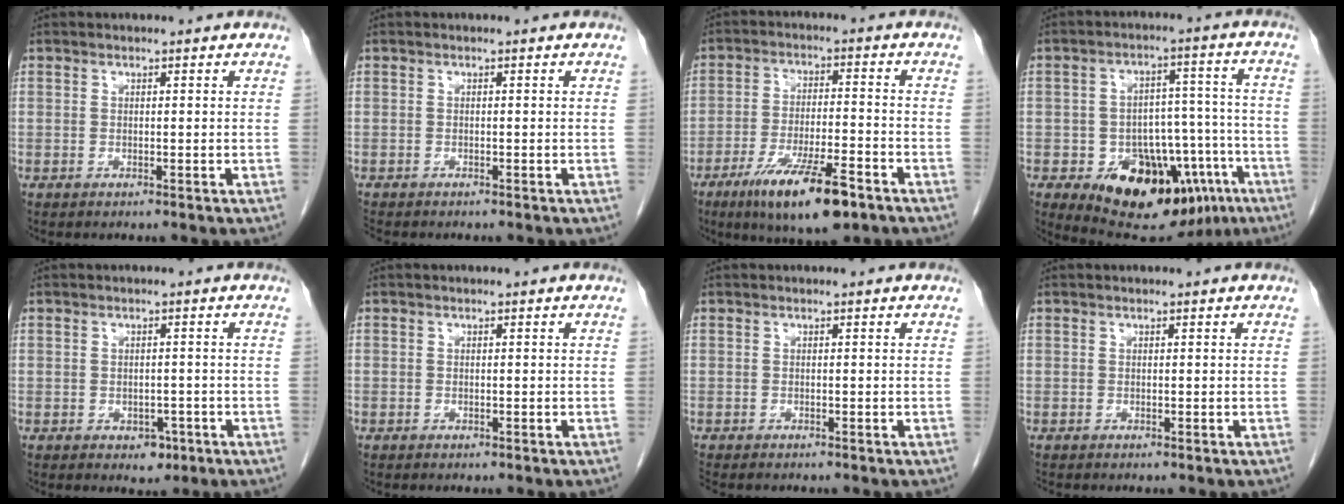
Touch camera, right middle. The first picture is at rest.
{"total": 1.8, "force": [-1.6, 0.6, 0.6], "torque": [-0.018, -0.006, -0.025]}
{"total": 12.7, "force": [-7.8, 2.3, 9.7], "torque": [-0.171, -0.021, -0.126]}
{"total": 19.8, "force": [-11.0, 10.6, 12.7], "torque": [-0.133, 0.041, -0.148]}
{"total": 2.8, "force": [-1.4, 1.9, 1.5], "torque": [-0.013, 0.003, -0.009]}
{"total": 0.0}
{"total": 2.8, "force": [-2.5, 0.9, 1.1], "torque": [-0.017, -0.008, -0.034]}
{"total": 0.0}